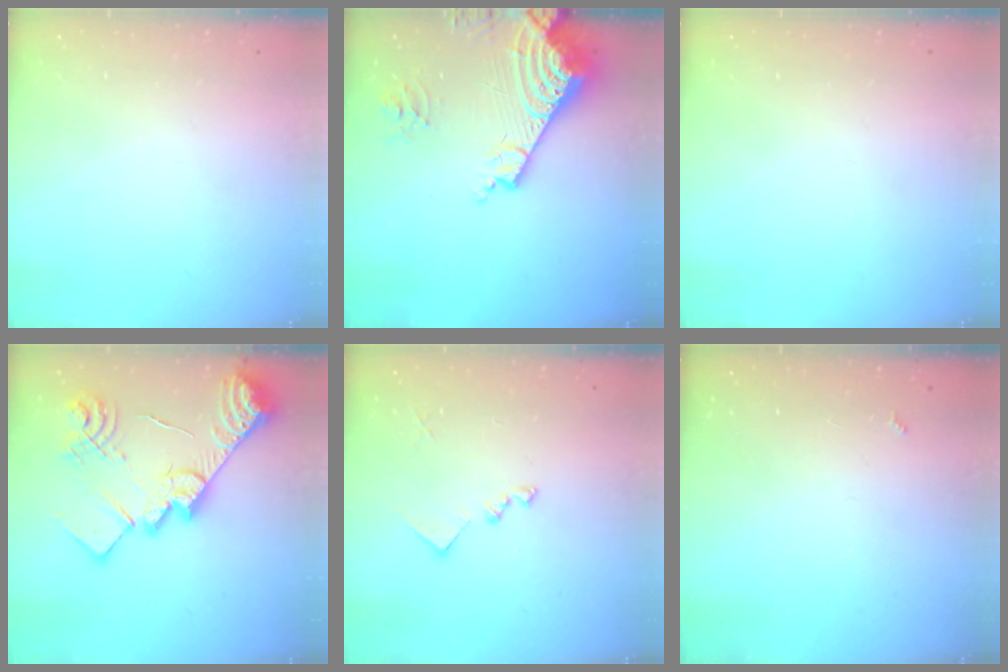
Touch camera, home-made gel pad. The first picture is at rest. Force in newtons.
{"total": 14.7, "press": 14.6, "slide": 1.9}
{"total": 0.0}
{"total": 26.5, "press": 26.4, "slide": 2.2}
{"total": 9.5, "press": 9.5, "slide": 0.5}
{"total": 2.3, "press": 2.3, "slide": 0.4}